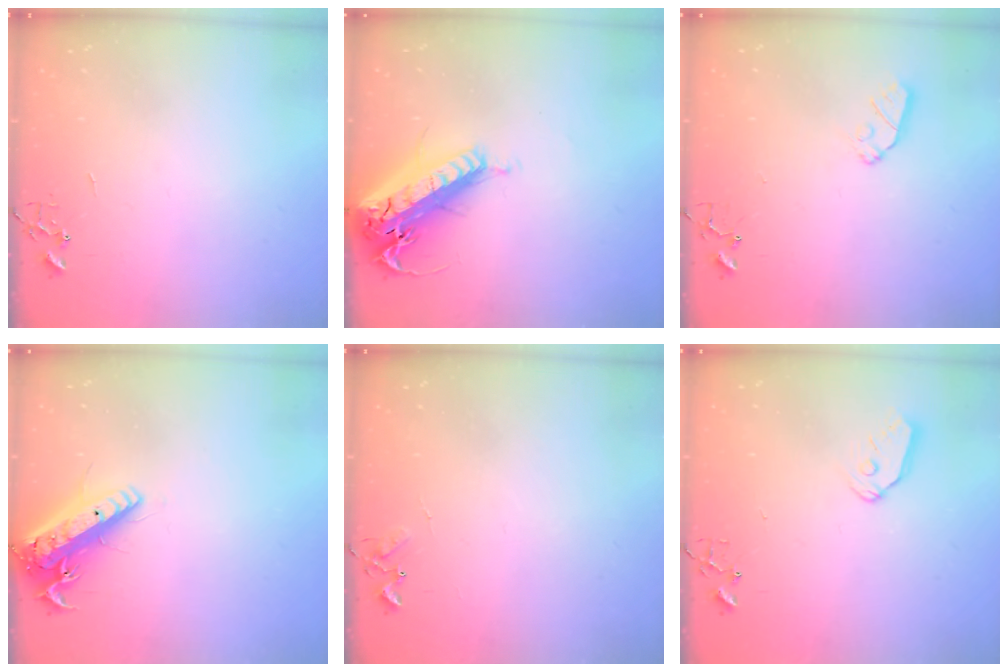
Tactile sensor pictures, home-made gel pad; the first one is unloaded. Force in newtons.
{"total": 26.2, "press": 25.6, "slide": 5.5}
{"total": 7.3, "press": 7.2, "slide": 0.5}
{"total": 17.6, "press": 17.2, "slide": 3.6}
{"total": 4.5, "press": 4.5, "slide": 0.5}
{"total": 7.7, "press": 7.7, "slide": 0.4}